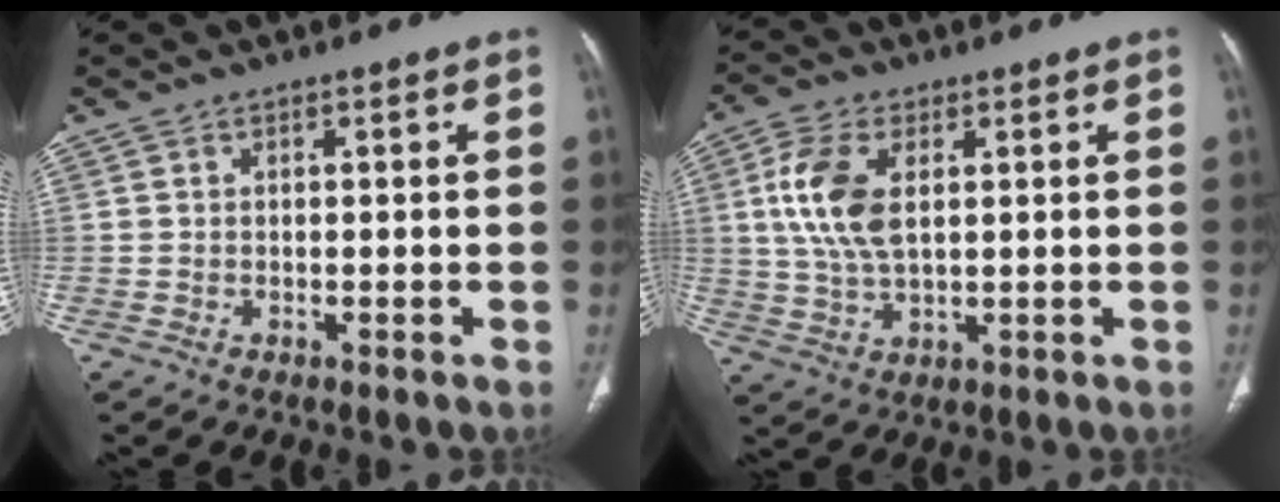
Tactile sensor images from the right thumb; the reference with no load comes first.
{"total": 10.1, "force": [2.3, 5.4, 8.3], "torque": [-0.178, -0.002, 0.047]}